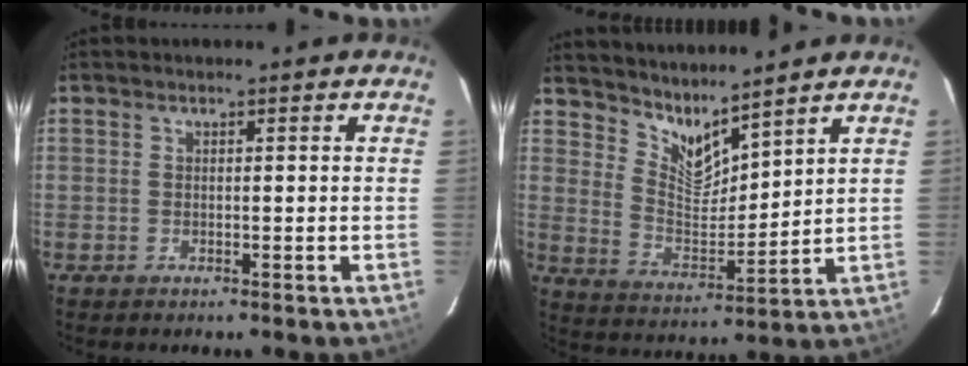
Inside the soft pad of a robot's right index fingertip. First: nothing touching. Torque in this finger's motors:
{"motor_torque": [-0.10, 0.55, -0.02, 0.00]}